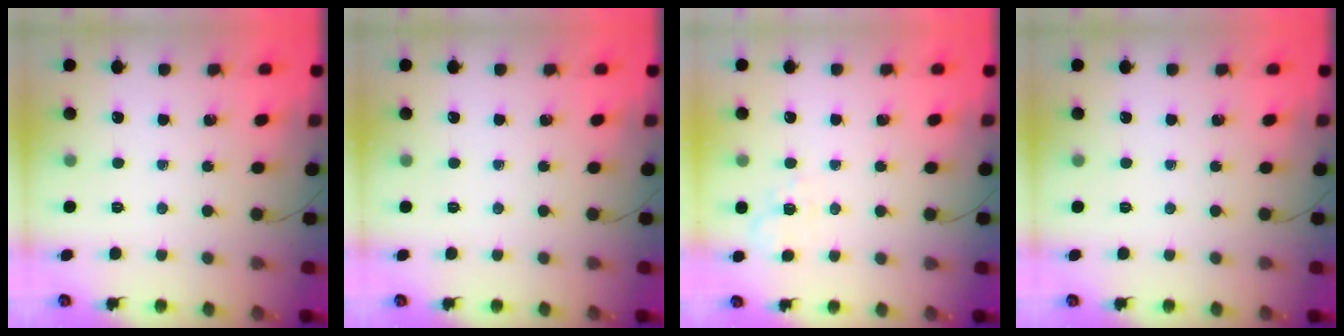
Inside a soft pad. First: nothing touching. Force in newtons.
{"total": 0.0}
{"total": 8.1, "press": 7.8, "slide": 2.1}
{"total": 0.0}